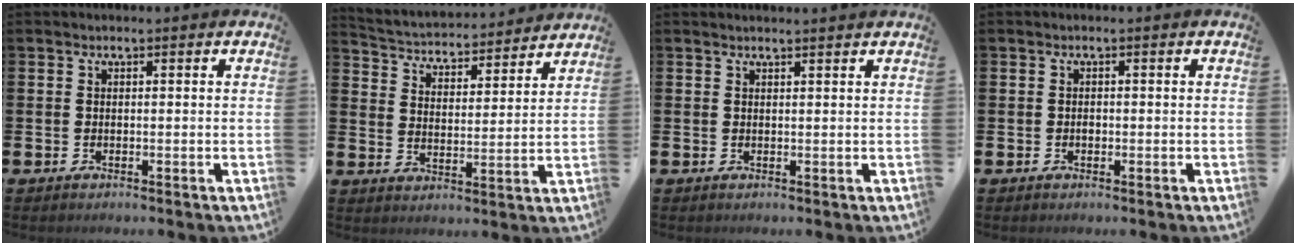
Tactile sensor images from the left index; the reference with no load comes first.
{"total": 4.0, "force": [3.9, 1.1, 0.0], "torque": [-0.027, -0.041, 0.059]}
{"total": 0.8, "force": [0.8, -0.1, 0.0], "torque": [0.003, -0.004, 0.015]}
{"total": 0.6, "force": [-0.2, 0.4, 0.4], "torque": [-0.005, 0.001, -0.005]}